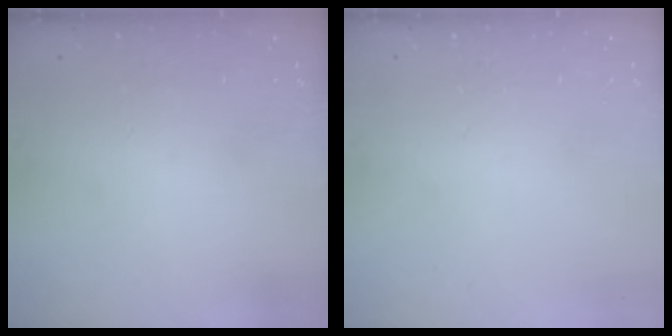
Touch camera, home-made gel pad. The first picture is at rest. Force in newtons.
{"total": 0.0}